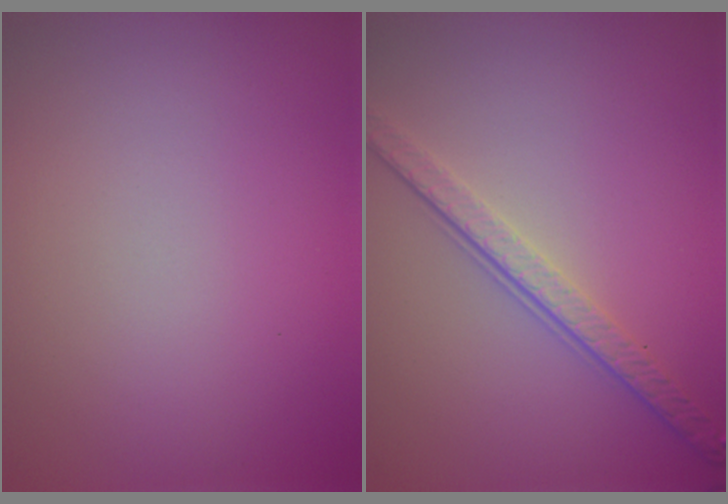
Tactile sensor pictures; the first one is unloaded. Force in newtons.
{"total": 3.7, "press": 2.8, "slide": 2.5}